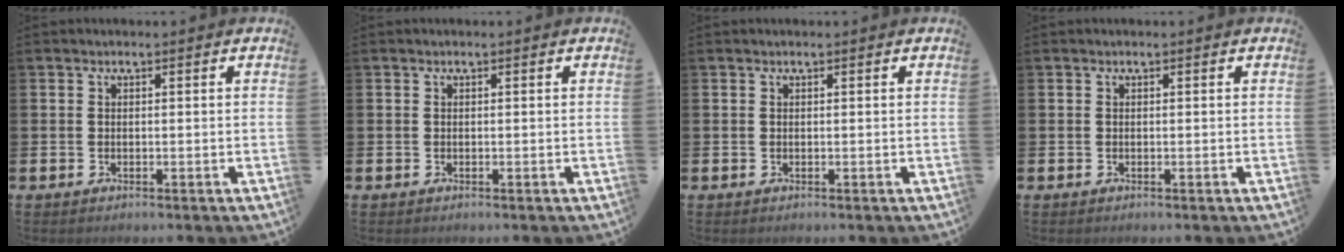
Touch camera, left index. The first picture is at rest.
{"total": 0.0}
{"total": 0.0}
{"total": 0.0}